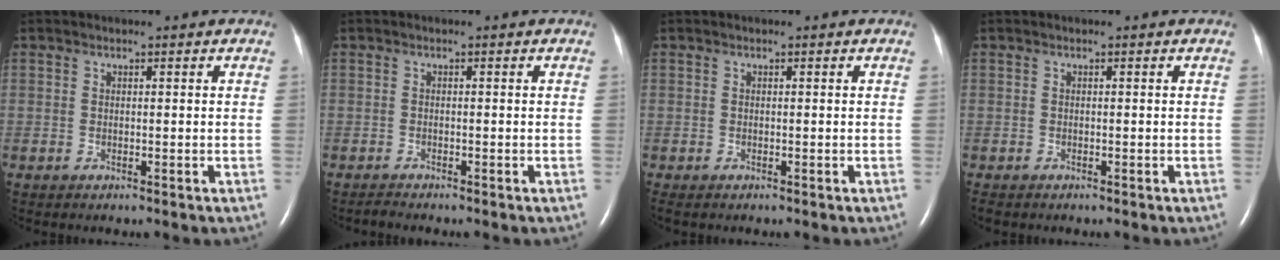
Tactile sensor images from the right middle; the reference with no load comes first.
{"total": 0.9, "force": [-0.9, -0.1, 0.0], "torque": [-0.010, -0.006, -0.016]}
{"total": 0.6, "force": [-0.5, 0.2, 0.3], "torque": [-0.007, -0.001, -0.007]}
{"total": 1.1, "force": [-1.0, 0.4, 0.4], "torque": [-0.008, -0.002, -0.012]}